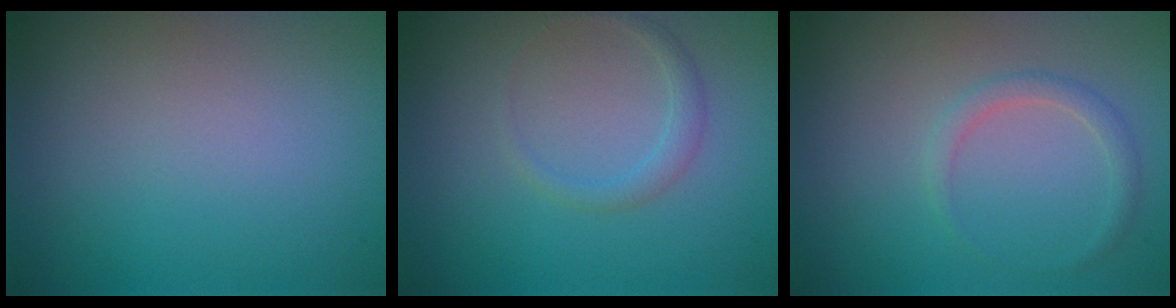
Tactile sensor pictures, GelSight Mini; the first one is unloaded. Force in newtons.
{"total": 1.2, "press": 1.2, "slide": 0.0}
{"total": 1.3, "press": 1.3, "slide": 0.1}